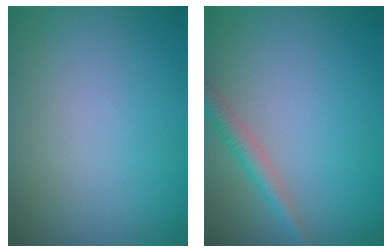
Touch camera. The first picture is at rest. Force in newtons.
{"total": 2.1, "press": 2.1, "slide": 0.0}